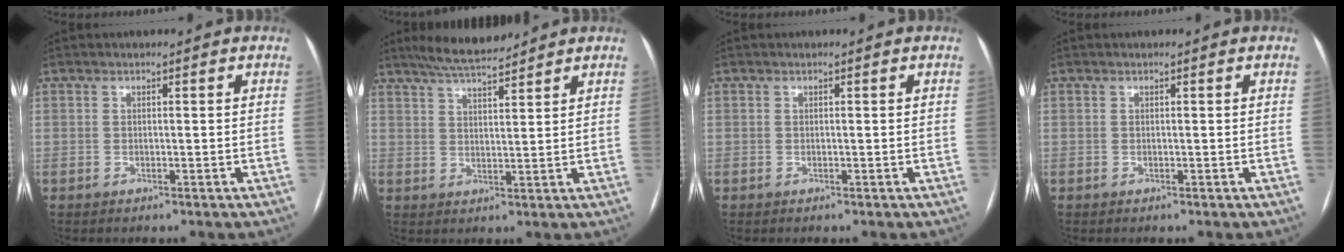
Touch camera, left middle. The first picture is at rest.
{"total": 7.0, "force": [6.3, 0.4, 3.0], "torque": [-0.057, 0.012, 0.112]}
{"total": 0.0}
{"total": 0.0}